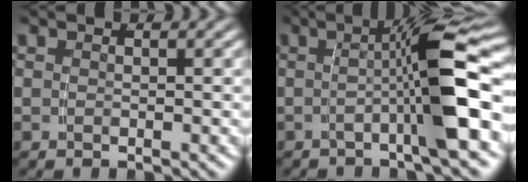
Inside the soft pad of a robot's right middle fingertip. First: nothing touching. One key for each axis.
{"total": 6.7, "fx": -0.9, "fy": 0.2, "fz": 6.7, "tx": -0.100, "ty": 0.018, "tz": -0.014}